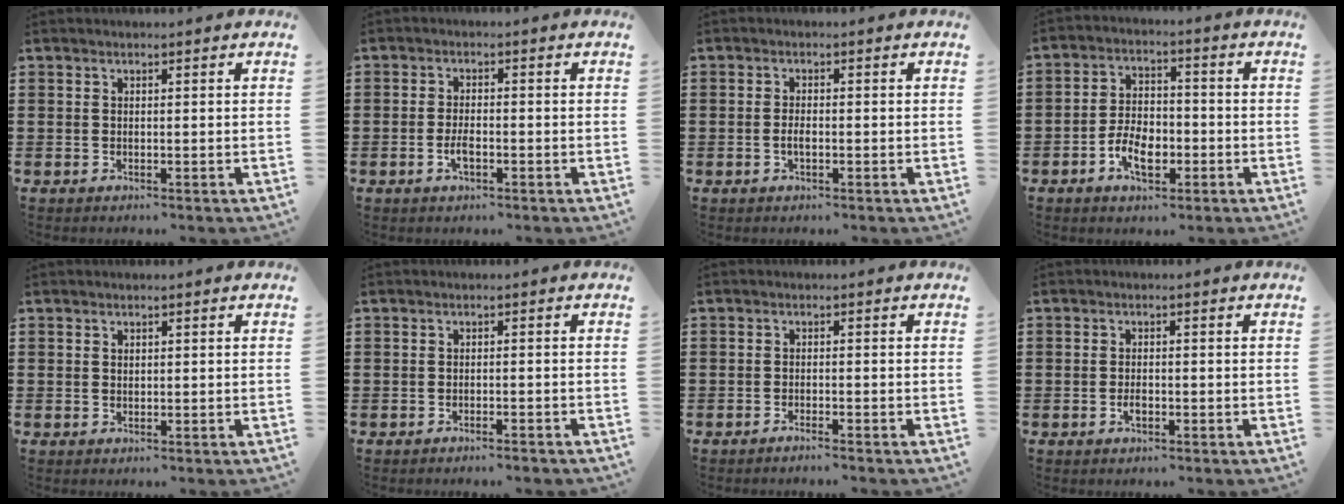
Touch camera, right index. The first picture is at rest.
{"total": 2.8, "force": [-1.0, 1.0, 2.4], "torque": [-0.052, -0.002, -0.020]}
{"total": 1.7, "force": [-0.5, 0.6, 1.5], "torque": [-0.029, 0.000, -0.009]}
{"total": 6.4, "force": [-2.6, 3.7, 4.5], "torque": [-0.082, 0.004, -0.050]}
{"total": 0.6, "force": [0.3, 0.5, 0.2], "torque": [-0.006, 0.003, 0.007]}
{"total": 1.3, "force": [-1.2, -0.1, 0.4], "torque": [-0.010, 0.001, -0.024]}
{"total": 1.3, "force": [-1.2, -0.3, 0.3], "torque": [-0.007, 0.000, -0.024]}
{"total": 1.7, "force": [-0.7, 0.7, 1.4], "torque": [-0.027, -0.001, -0.012]}